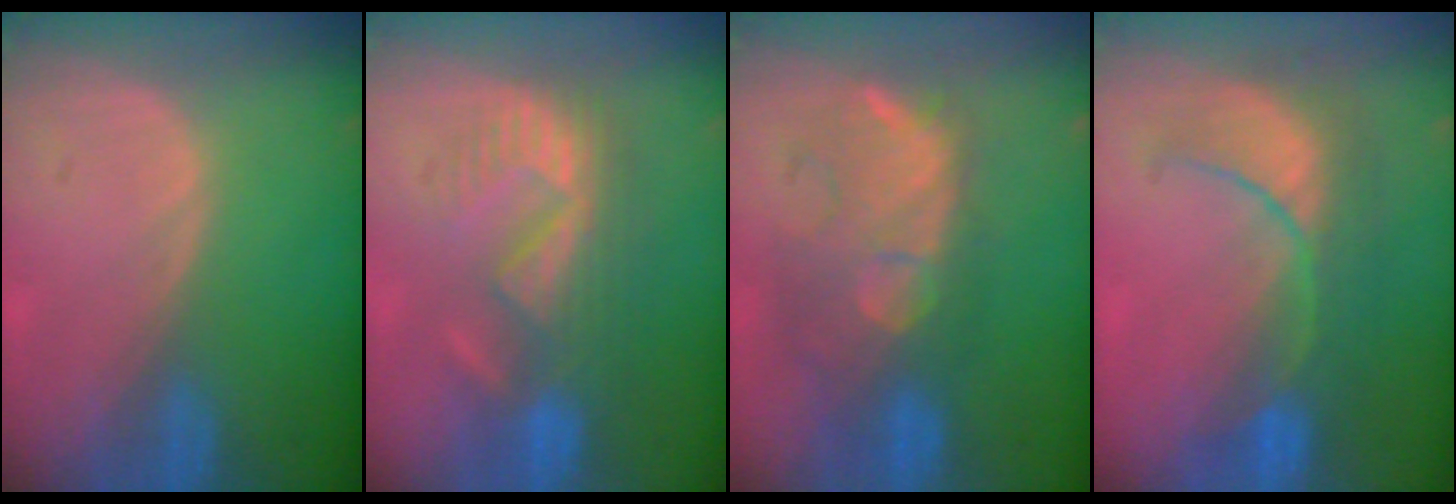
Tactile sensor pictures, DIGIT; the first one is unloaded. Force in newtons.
{"total": 8.9, "press": 8.4, "slide": 2.9}
{"total": 9.8, "press": 9.5, "slide": 2.7}
{"total": 8.1, "press": 8.1, "slide": 0.7}